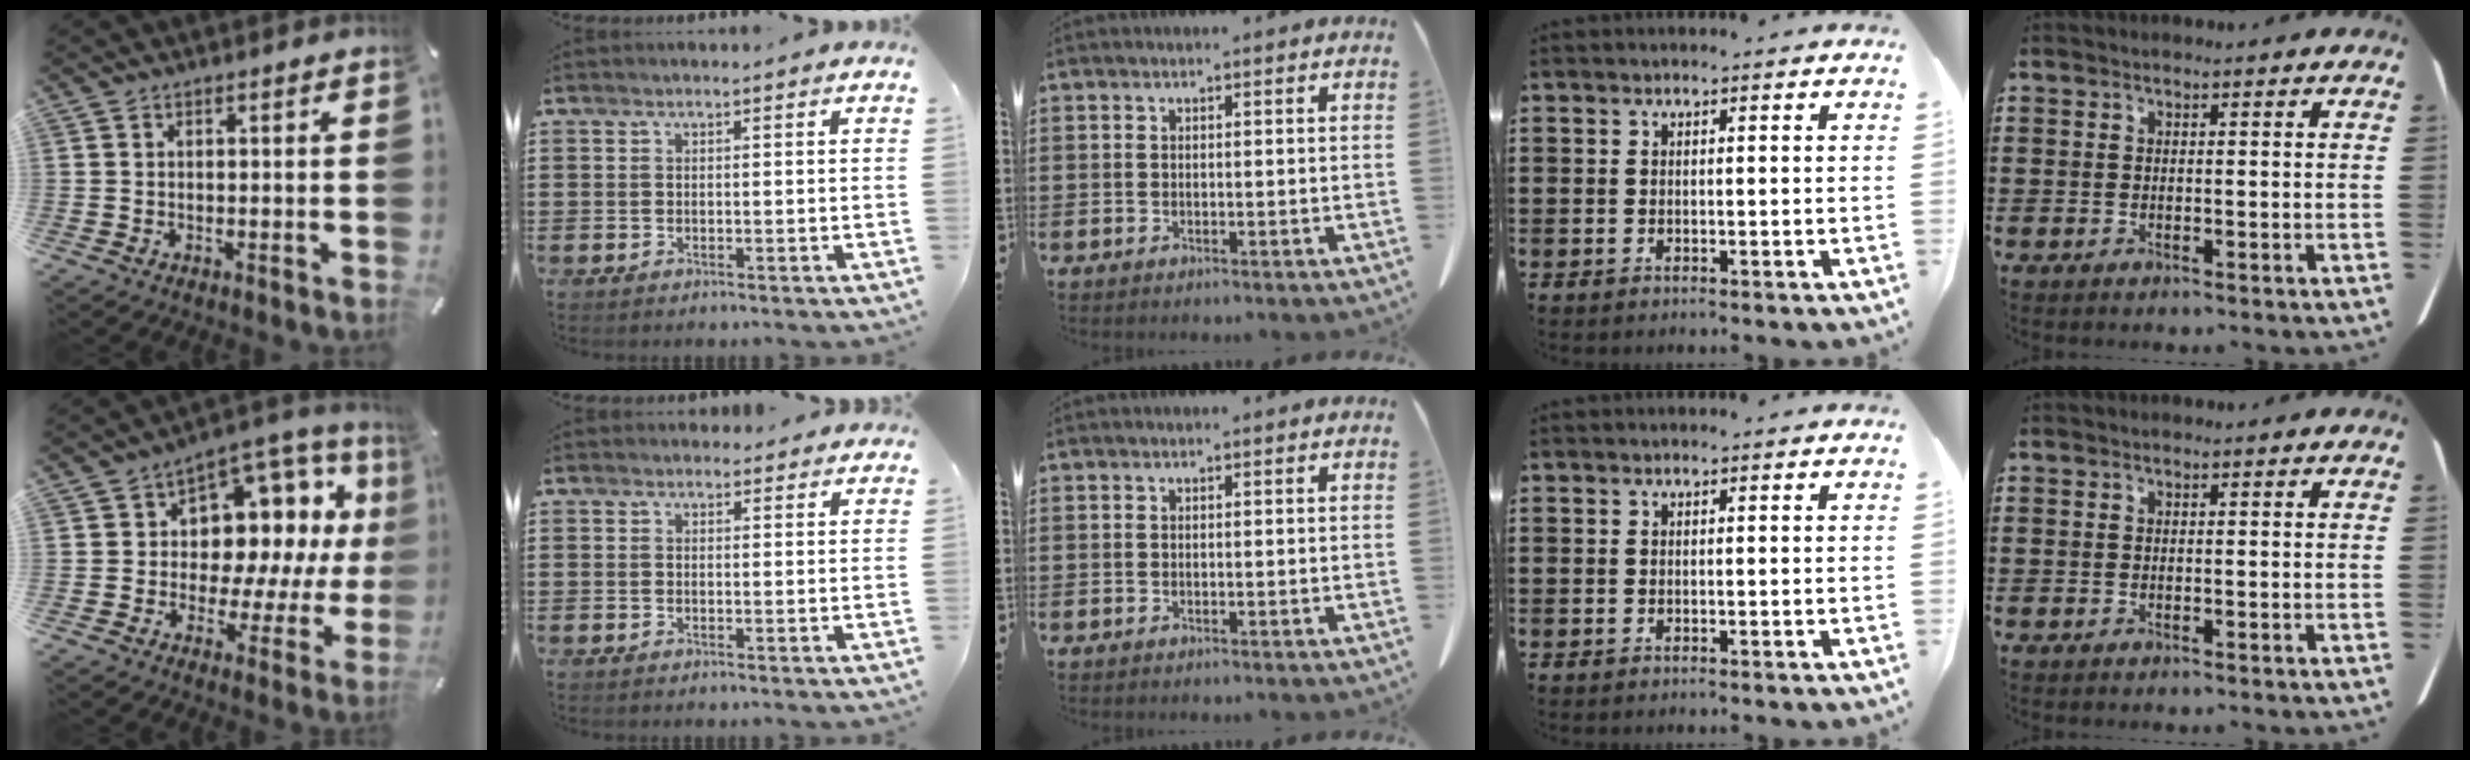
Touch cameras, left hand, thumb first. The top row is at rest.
{"thumb": {"total": 11.4, "force": [3.4, 9.0, 6.1], "torque": [-0.081, -0.048, 0.070]}, "index": {"total": 1.3, "force": [1.2, 0.6, 0.2], "torque": [0.002, 0.001, 0.021]}}